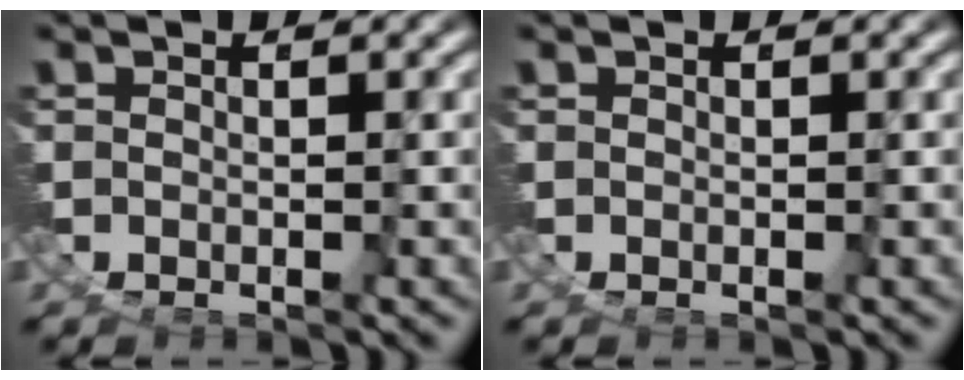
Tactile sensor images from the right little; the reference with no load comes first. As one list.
[{"total": 0.0}]